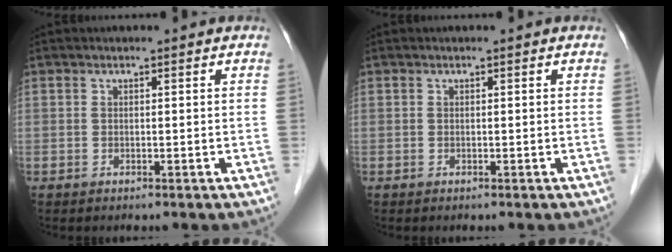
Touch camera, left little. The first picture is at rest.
{"total": 0.0}